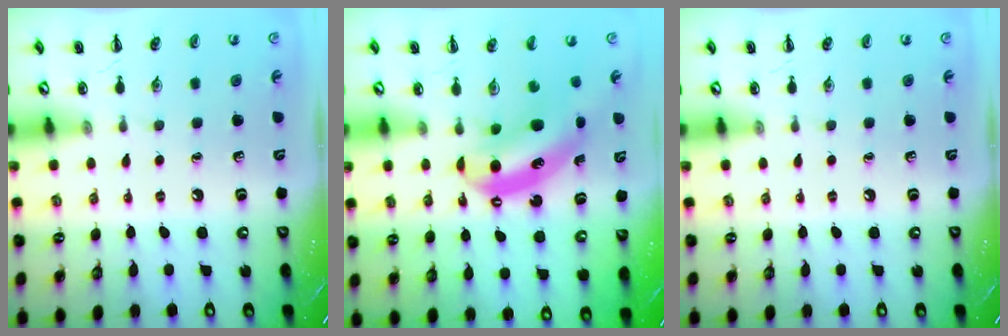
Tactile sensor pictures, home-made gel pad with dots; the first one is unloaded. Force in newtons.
{"total": 7.1, "press": 7.0, "slide": 1.2}
{"total": 0.0}